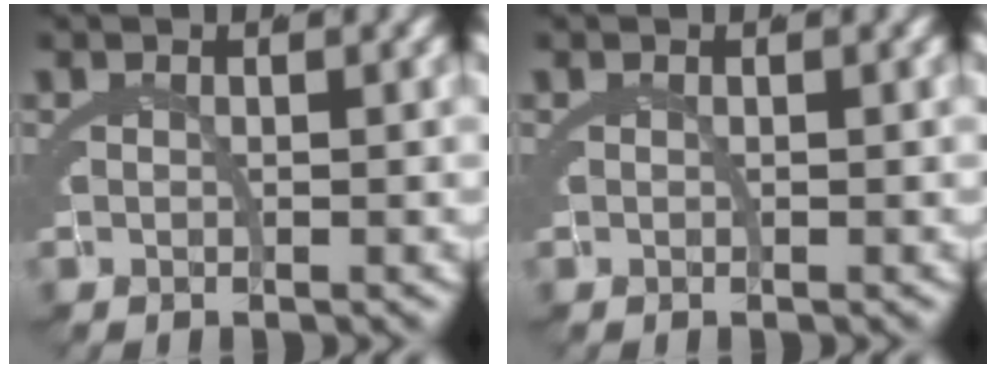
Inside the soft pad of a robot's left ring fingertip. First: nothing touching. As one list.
[{"total": 0.0}]